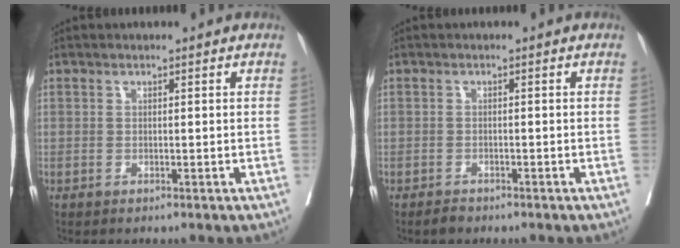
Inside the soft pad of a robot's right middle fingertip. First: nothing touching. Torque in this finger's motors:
{"motor_torque": [0.05, -0.03, -0.01, 0.00]}